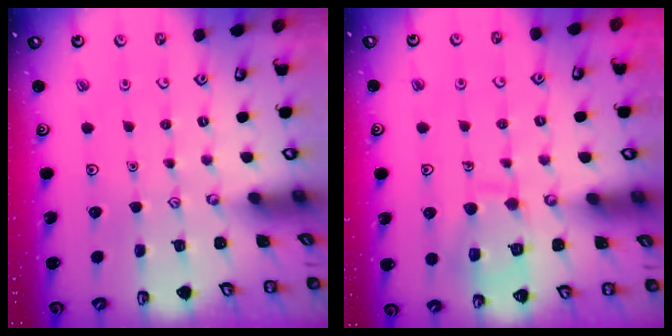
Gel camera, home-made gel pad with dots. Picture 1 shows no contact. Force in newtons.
{"total": 11.9, "press": 11.9, "slide": 1.1}